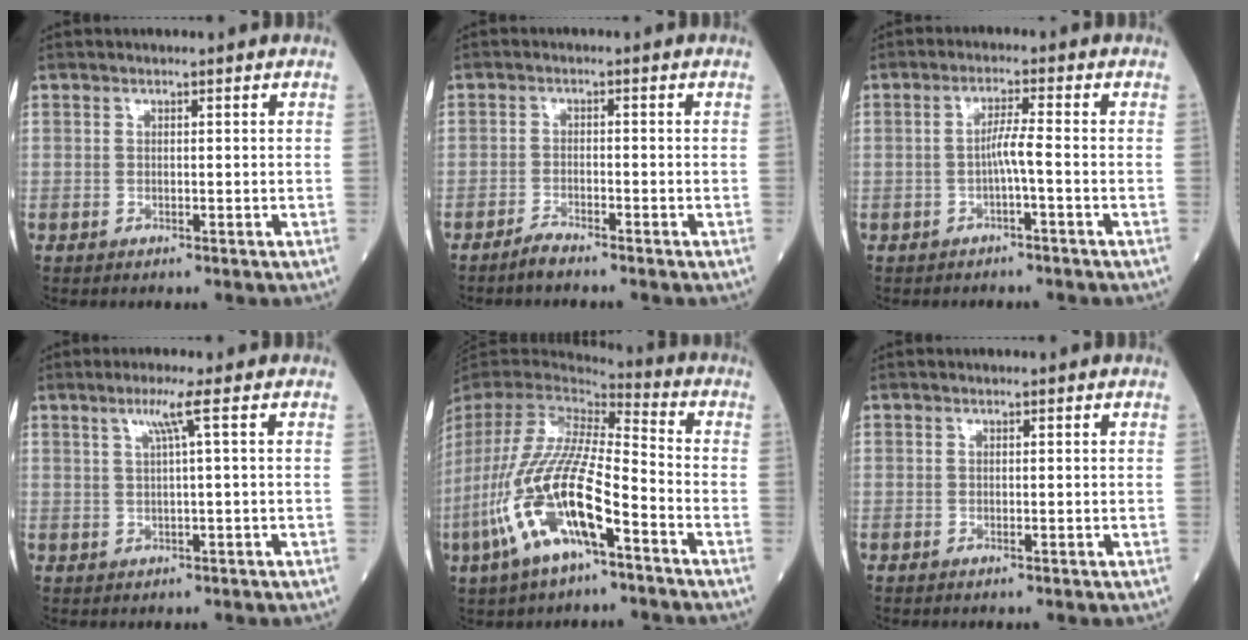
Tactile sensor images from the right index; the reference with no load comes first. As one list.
[{"total": 2.3, "force": [-2.1, 0.0, 0.9], "torque": [-0.025, -0.004, -0.040]}, {"total": 2.9, "force": [-0.9, -0.5, 2.8], "torque": [-0.050, 0.005, -0.015]}, {"total": 3.0, "force": [1.2, -1.0, 2.6], "torque": [-0.057, 0.003, 0.028]}, {"total": 19.1, "force": [-8.5, 4.3, 16.6], "torque": [-0.382, -0.031, -0.159]}, {"total": 0.0}]